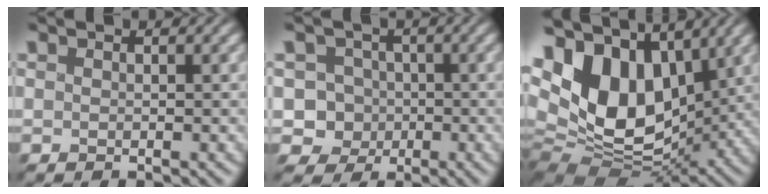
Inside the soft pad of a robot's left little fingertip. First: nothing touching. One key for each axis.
{"total": 4.5, "fx": -1.1, "fy": 4.1, "fz": 1.2, "tx": 0.003, "ty": 0.006, "tz": -0.044}
{"total": 15.1, "fx": 2.9, "fy": 10.0, "fz": 10.9, "tx": -0.228, "ty": 0.009, "tz": 0.040}